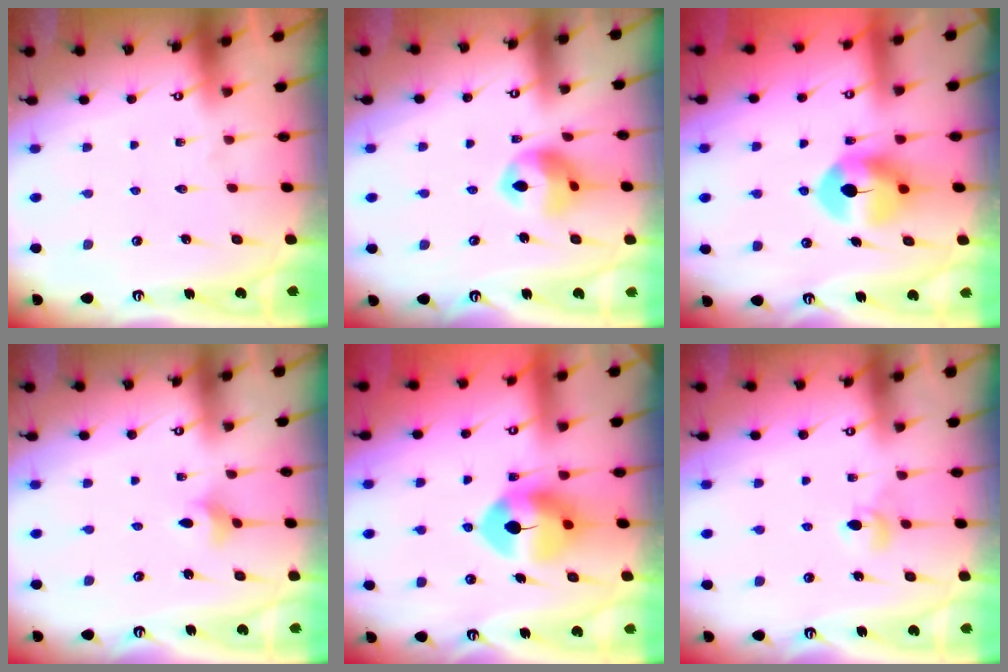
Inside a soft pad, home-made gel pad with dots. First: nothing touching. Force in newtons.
{"total": 11.7, "press": 11.6, "slide": 1.5}
{"total": 8.9, "press": 8.9, "slide": 1.2}
{"total": 2.7, "press": 2.6, "slide": 0.6}
{"total": 9.3, "press": 9.2, "slide": 1.4}
{"total": 5.0, "press": 5.0, "slide": 0.6}